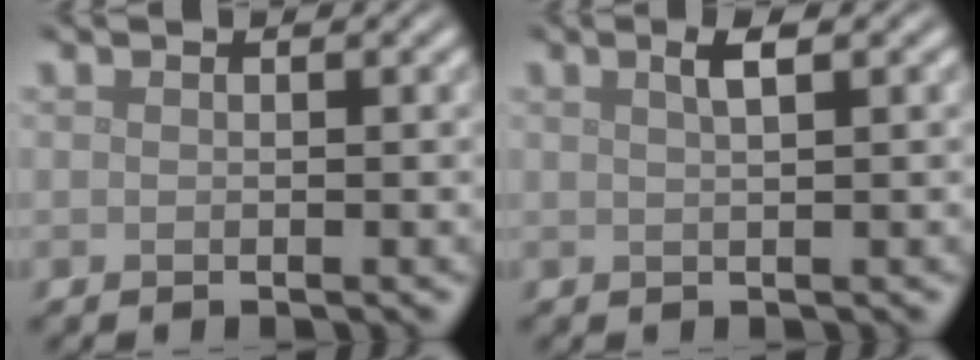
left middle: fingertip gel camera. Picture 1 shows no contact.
{"total": 1.9, "force": [0.9, 0.5, 1.6], "torque": [-0.021, 0.007, 0.012]}